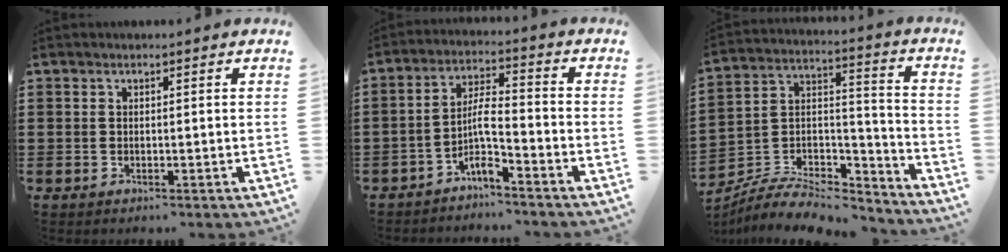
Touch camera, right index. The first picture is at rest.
{"total": 5.4, "force": [-3.5, 1.0, 4.0], "torque": [-0.082, 0.004, -0.070]}
{"total": 7.6, "force": [-6.6, 2.6, 2.6], "torque": [-0.043, 0.014, -0.130]}